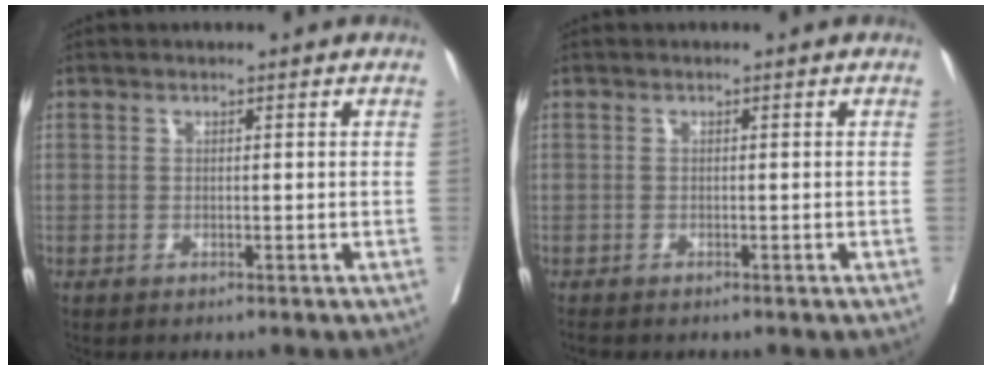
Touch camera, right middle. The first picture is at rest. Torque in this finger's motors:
{"motor_torque": [0.25, -0.29, 0.02, 0.01]}